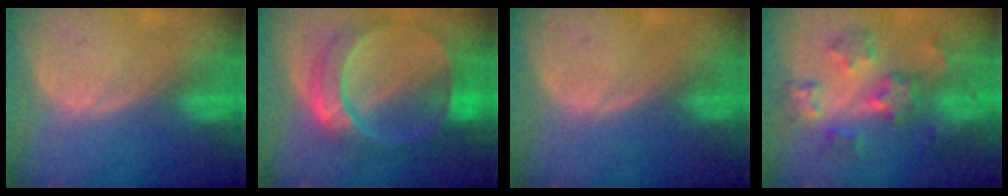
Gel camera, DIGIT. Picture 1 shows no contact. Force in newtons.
{"total": 9.6, "press": 8.3, "slide": 4.8}
{"total": 0.0}
{"total": 8.2, "press": 7.7, "slide": 2.6}